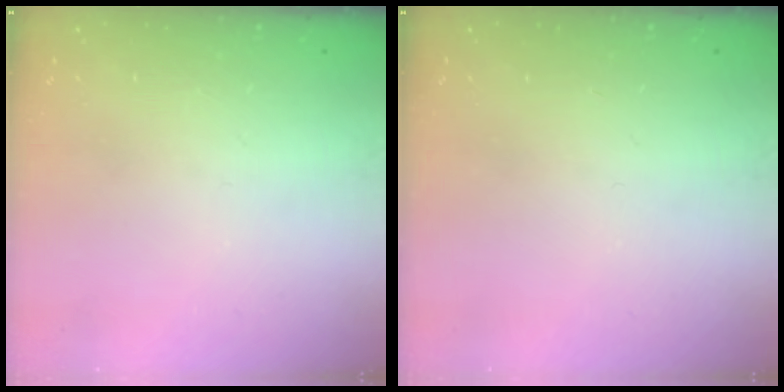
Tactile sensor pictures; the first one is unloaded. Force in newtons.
{"total": 0.0}